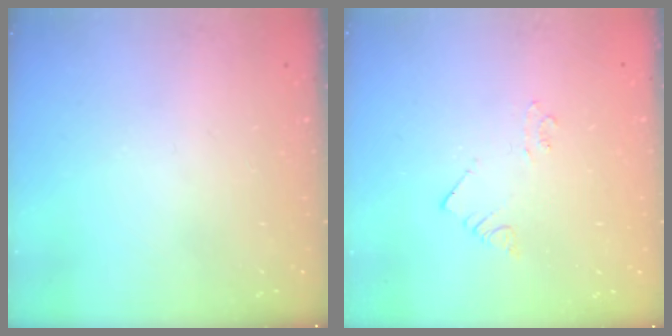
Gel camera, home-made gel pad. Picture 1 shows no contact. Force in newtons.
{"total": 2.3, "press": 2.3, "slide": 0.1}